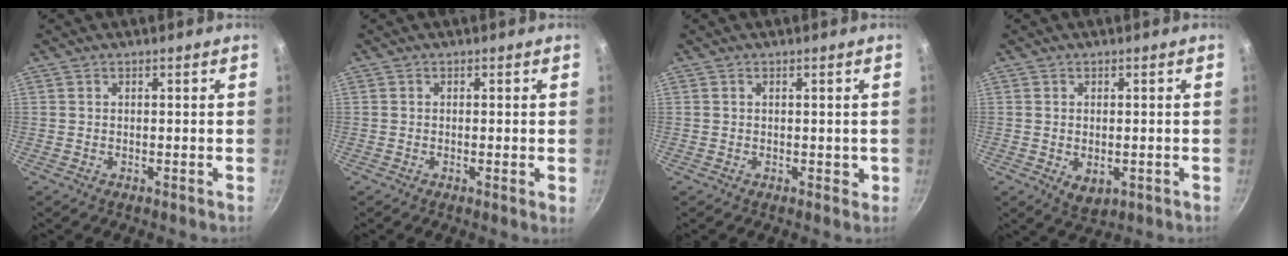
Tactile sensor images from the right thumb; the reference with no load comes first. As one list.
[{"total": 1.2, "force": [-0.2, 0.1, 1.2], "torque": [-0.019, -0.004, -0.006]}, {"total": 1.4, "force": [0.0, 1.1, 0.8], "torque": [-0.003, 0.003, 0.001]}, {"total": 4.2, "force": [-0.7, 2.7, 3.1], "torque": [-0.046, -0.012, -0.006]}]